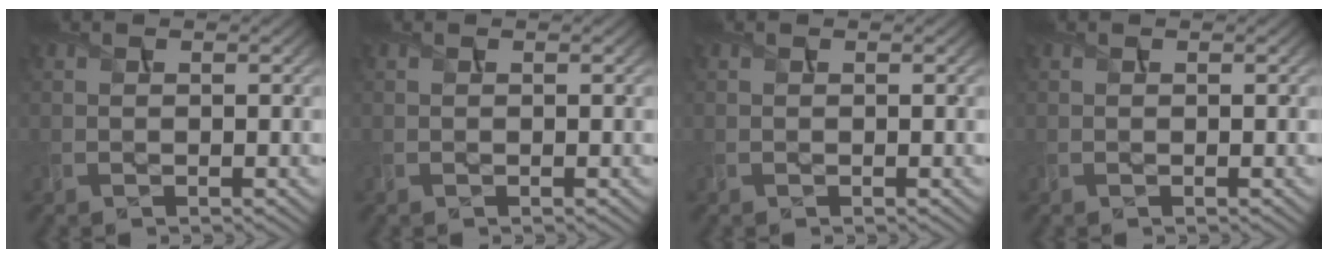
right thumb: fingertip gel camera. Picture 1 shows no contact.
{"total": 0.0}
{"total": 0.0}
{"total": 0.0}